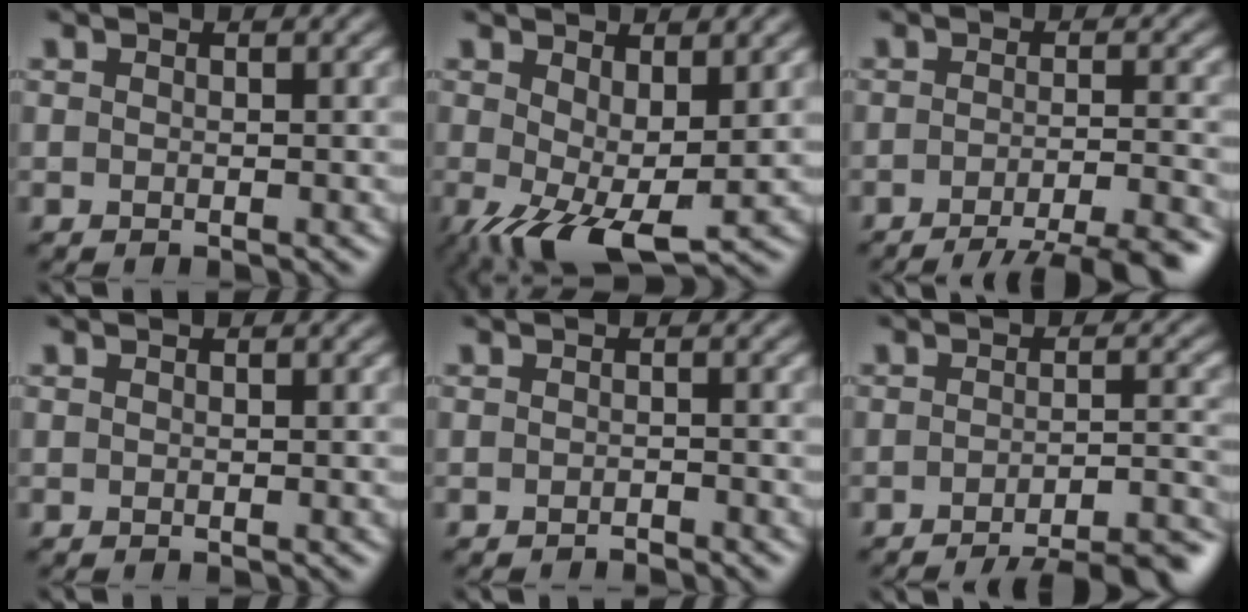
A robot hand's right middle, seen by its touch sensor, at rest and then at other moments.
{"total": 7.1, "force": [-1.4, 3.5, 6.0], "torque": [-0.124, -0.015, -0.018]}
{"total": 5.9, "force": [-4.0, 1.3, 4.1], "torque": [-0.045, -0.002, -0.055]}
{"total": 0.0}
{"total": 0.6, "force": [-0.6, 0.0, 0.2], "torque": [-0.003, 0.000, -0.010]}
{"total": 7.5, "force": [-5.5, 2.0, 4.8], "torque": [-0.041, 0.004, -0.064]}